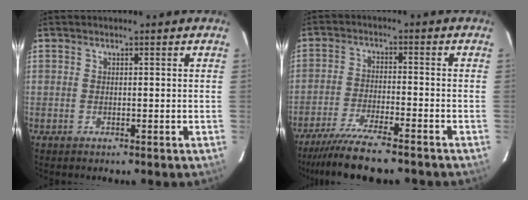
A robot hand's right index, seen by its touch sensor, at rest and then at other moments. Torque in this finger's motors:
{"motor_torque": [1.11, -1.03, 0.48, 0.09]}